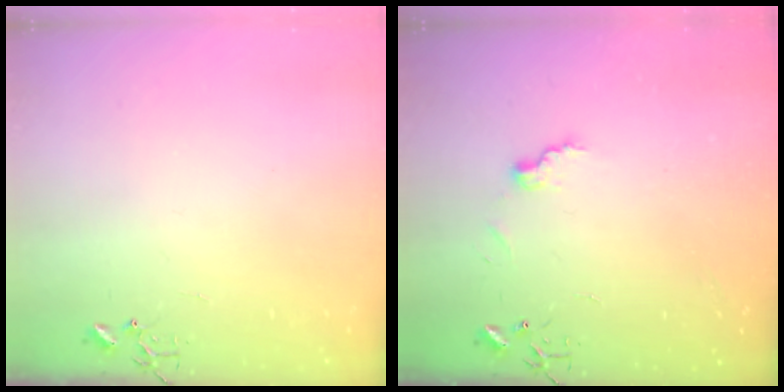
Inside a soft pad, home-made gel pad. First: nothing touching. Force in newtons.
{"total": 7.0, "press": 7.0, "slide": 0.8}